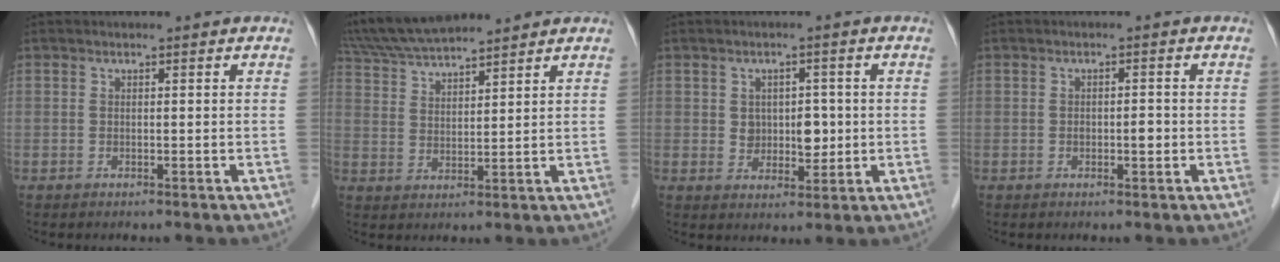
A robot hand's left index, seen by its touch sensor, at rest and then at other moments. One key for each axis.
{"total": 12.1, "fx": 11.0, "fy": 1.1, "fz": 4.8, "tx": -0.095, "ty": 0.031, "tz": 0.202}
{"total": 4.5, "fx": 0.3, "fy": 3.3, "fz": 3.1, "tx": -0.040, "ty": 0.008, "tz": 0.014}
{"total": 1.6, "fx": -0.4, "fy": 0.8, "fz": 1.4, "tx": -0.021, "ty": 0.003, "tz": -0.006}